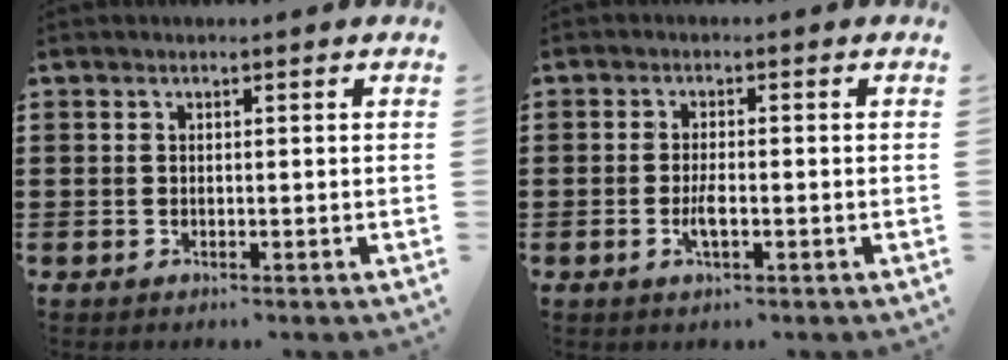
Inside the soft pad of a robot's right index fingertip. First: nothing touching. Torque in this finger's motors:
{"motor_torque": [1.53, 0.61, 0.11, 0.09]}